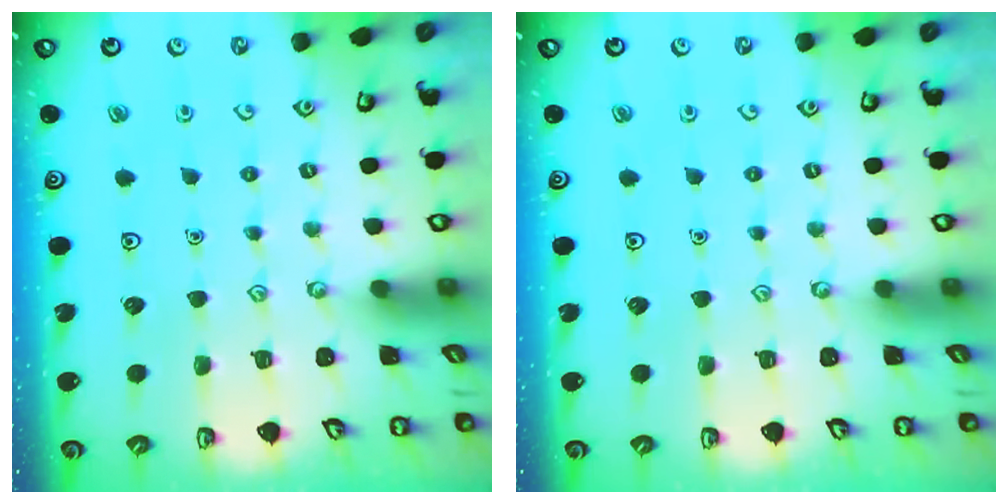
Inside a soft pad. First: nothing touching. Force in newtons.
{"total": 0.0}